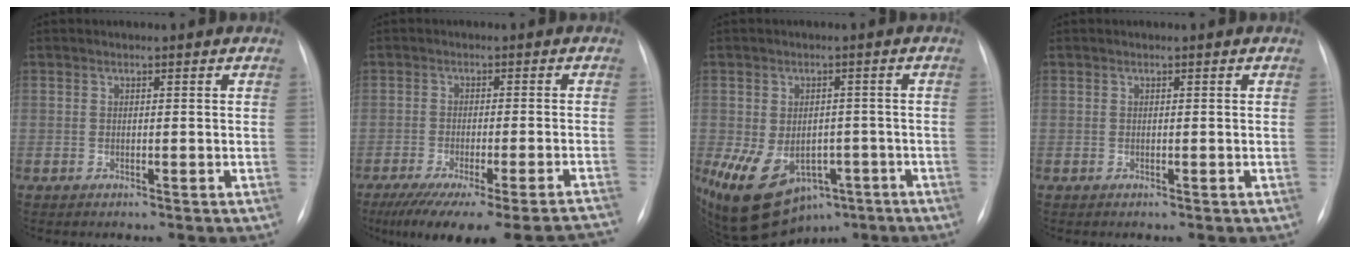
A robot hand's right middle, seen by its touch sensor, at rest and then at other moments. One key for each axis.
{"total": 21.2, "fx": -18.9, "fy": 0.5, "fz": 9.6, "tx": -0.083, "ty": -0.033, "tz": -0.249}
{"total": 15.1, "fx": -7.3, "fy": 9.9, "fz": 8.7, "tx": -0.173, "ty": 0.001, "tz": -0.097}
{"total": 0.0}